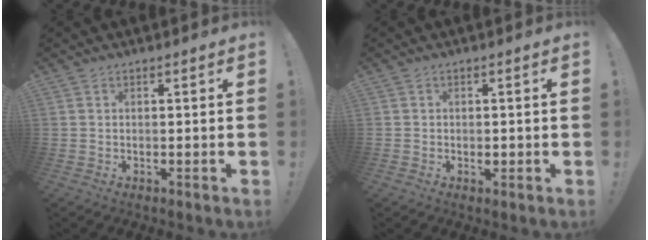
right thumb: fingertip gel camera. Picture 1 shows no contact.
{"total": 1.1, "force": [-0.2, 1.0, 0.4], "torque": [0.003, 0.000, -0.005]}